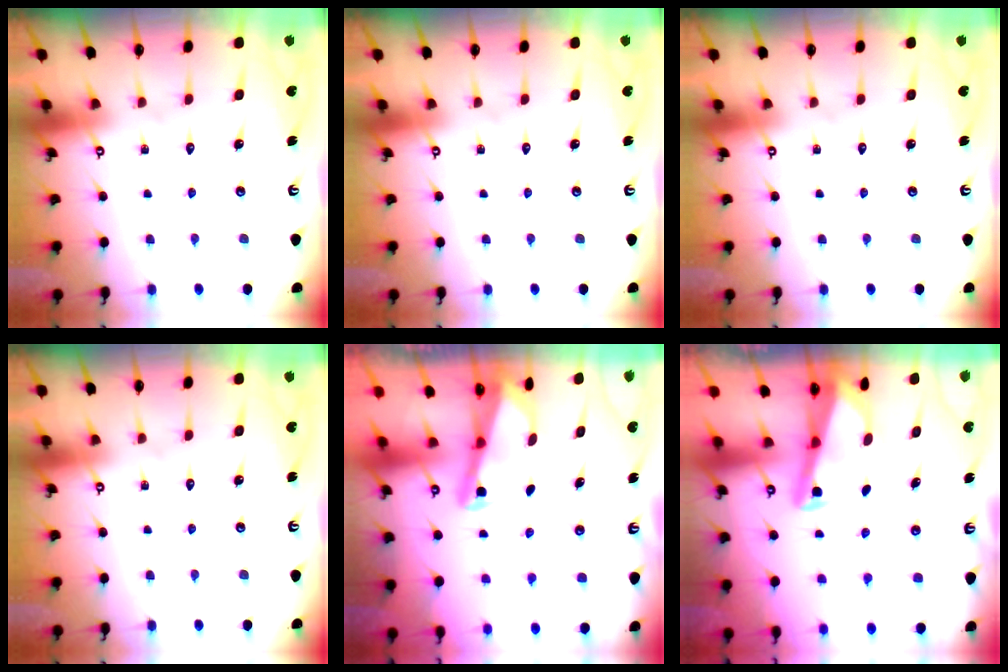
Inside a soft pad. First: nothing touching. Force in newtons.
{"total": 0.0}
{"total": 0.0}
{"total": 0.0}
{"total": 3.1, "press": 3.0, "slide": 0.4}
{"total": 3.0, "press": 3.0, "slide": 0.3}